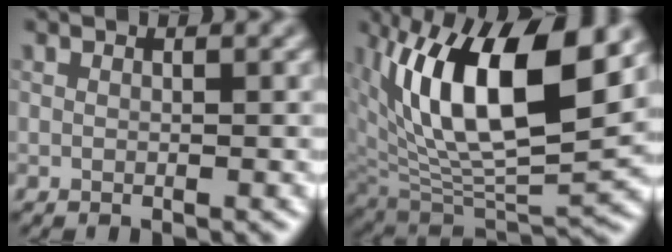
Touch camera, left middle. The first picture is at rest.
{"total": 11.4, "force": [3.9, 4.6, 9.6], "torque": [-0.176, 0.001, 0.088]}